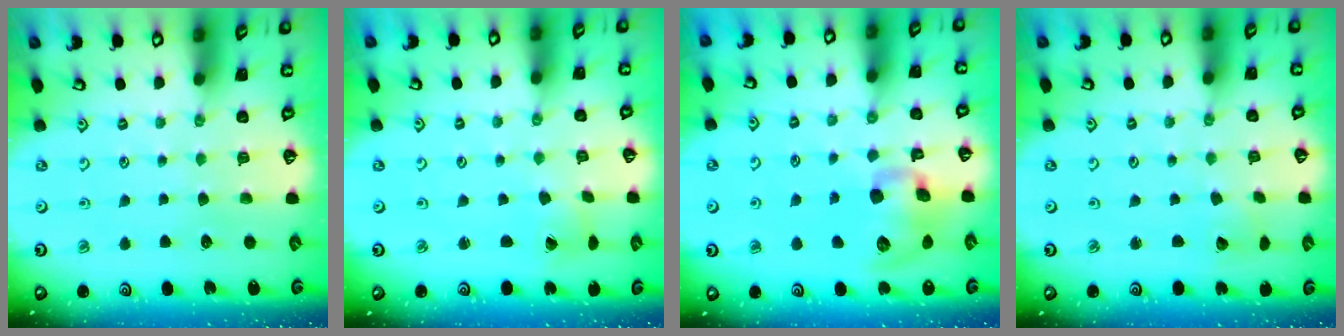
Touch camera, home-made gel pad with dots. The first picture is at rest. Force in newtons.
{"total": 1.6, "press": 1.6, "slide": 0.1}
{"total": 13.7, "press": 13.5, "slide": 2.4}
{"total": 2.4, "press": 2.4, "slide": 0.1}